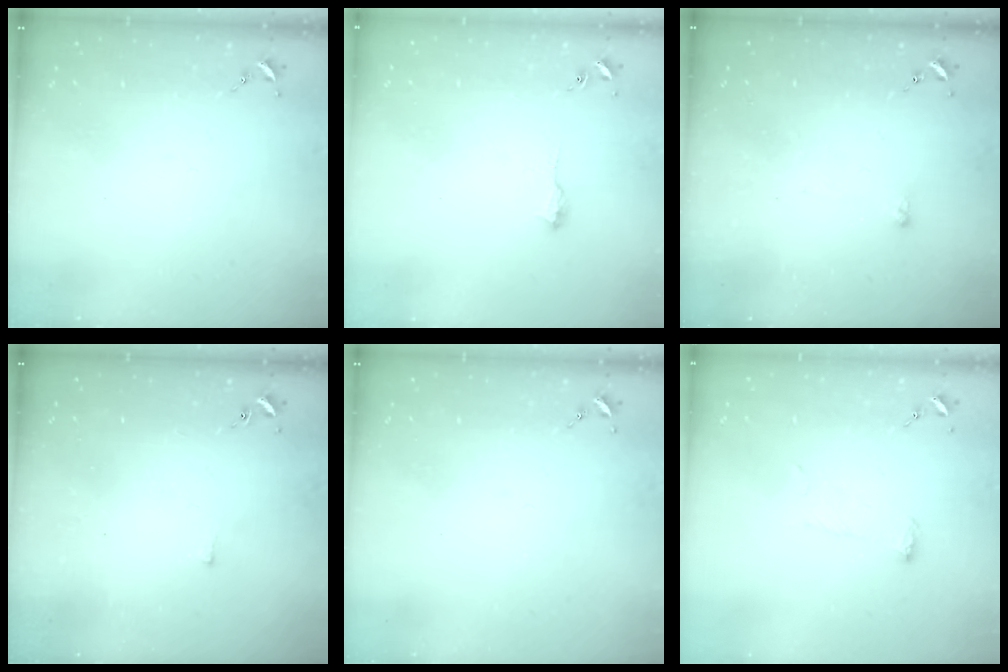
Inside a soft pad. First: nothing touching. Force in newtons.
{"total": 5.9, "press": 5.8, "slide": 0.6}
{"total": 2.9, "press": 2.9, "slide": 0.3}
{"total": 1.6, "press": 1.6, "slide": 0.2}
{"total": 0.0}
{"total": 6.6, "press": 6.6, "slide": 0.4}